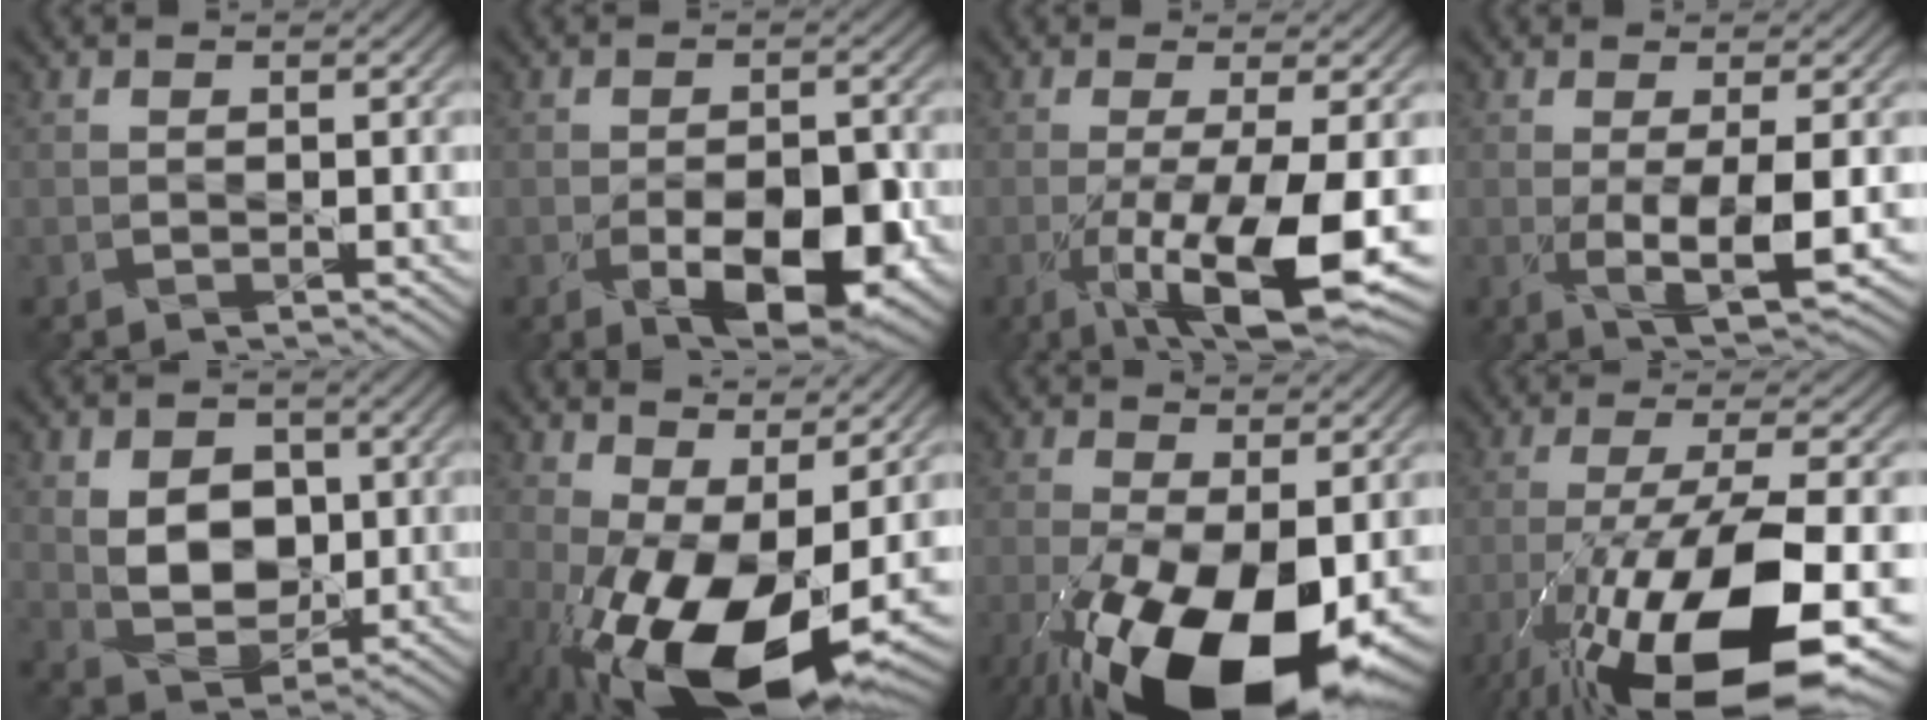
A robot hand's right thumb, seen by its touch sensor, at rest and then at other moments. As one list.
[{"total": 8.5, "force": [-3.1, 4.0, 6.9], "torque": [-0.114, -0.013, -0.044]}, {"total": 11.1, "force": [-3.5, 2.6, 10.2], "torque": [-0.177, -0.013, -0.051]}, {"total": 5.4, "force": [-0.5, 1.2, 5.2], "torque": [-0.101, -0.006, -0.006]}, {"total": 6.9, "force": [0.9, 5.0, 4.6], "torque": [-0.096, -0.004, 0.015]}, {"total": 16.8, "force": [-3.3, 7.5, 14.6], "torque": [-0.277, -0.023, -0.042]}, {"total": 18.2, "force": [-7.3, 8.6, 14.3], "torque": [-0.288, -0.052, -0.106]}, {"total": 19.3, "force": [-10.1, 5.3, 15.5], "torque": [-0.291, -0.027, -0.167]}]